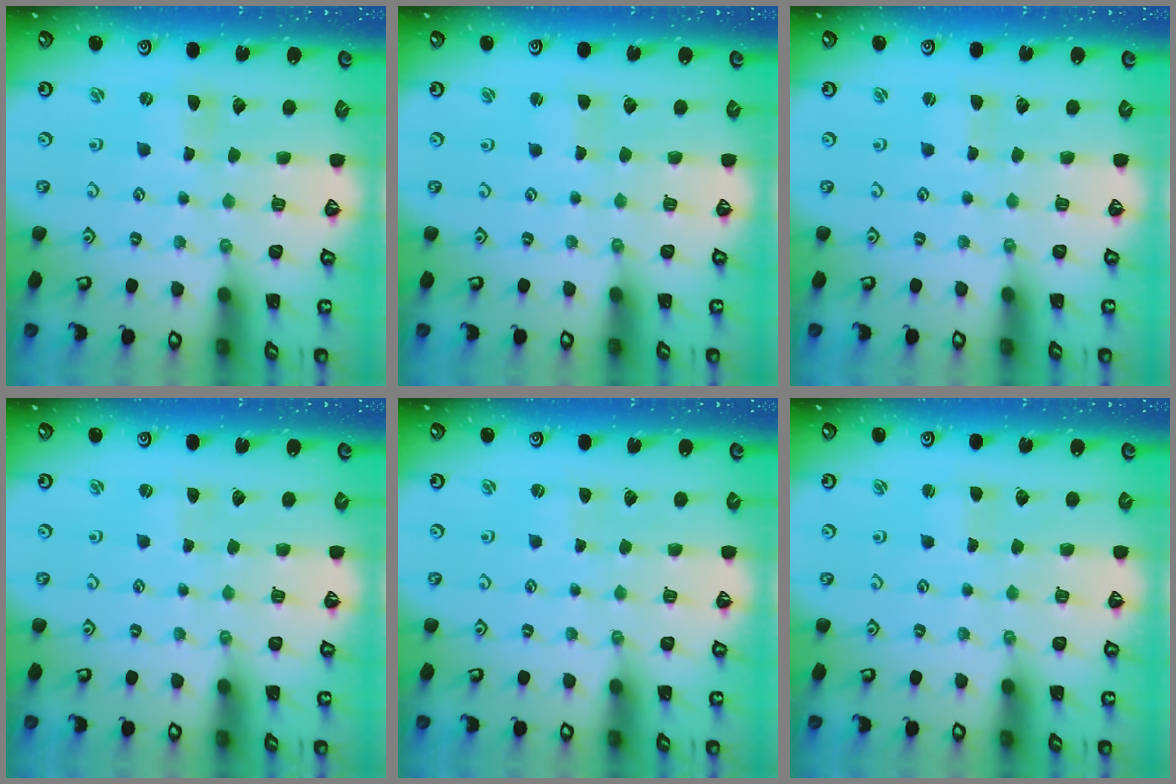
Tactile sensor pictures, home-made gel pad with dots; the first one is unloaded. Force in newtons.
{"total": 1.3, "press": 1.2, "slide": 0.1}
{"total": 0.0}
{"total": 1.1, "press": 1.1, "slide": 0.3}
{"total": 1.1, "press": 1.1, "slide": 0.3}
{"total": 1.4, "press": 1.4, "slide": 0.1}